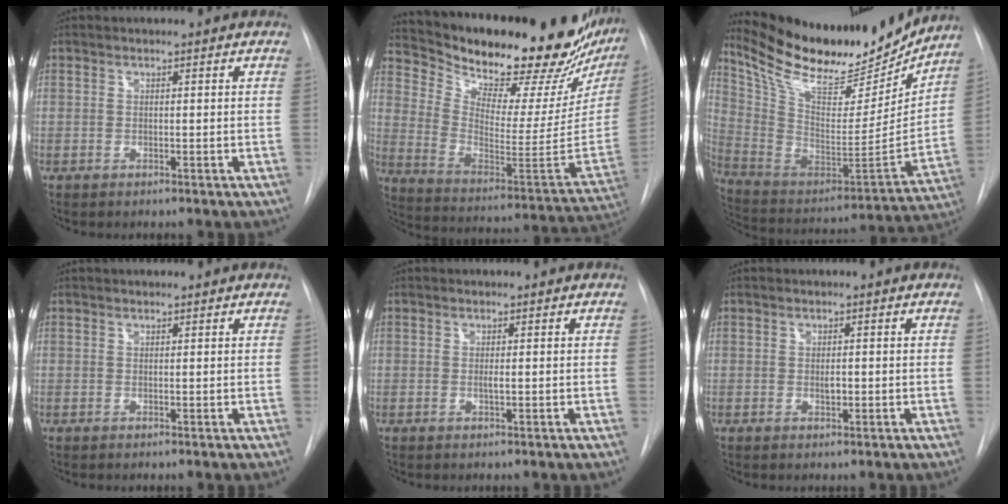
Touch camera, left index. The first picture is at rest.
{"total": 31.4, "force": [27.0, 6.5, 14.6], "torque": [-0.251, -0.082, 0.371]}
{"total": 24.8, "force": [21.7, 6.1, 10.2], "torque": [-0.191, -0.034, 0.345]}
{"total": 2.3, "force": [2.2, 0.3, 0.7], "torque": [-0.009, 0.023, 0.029]}
{"total": 0.6, "force": [0.1, 0.0, 0.6], "torque": [-0.016, -0.003, 0.000]}
{"total": 1.0, "force": [0.0, 0.5, 0.8], "torque": [-0.015, -0.001, 0.001]}